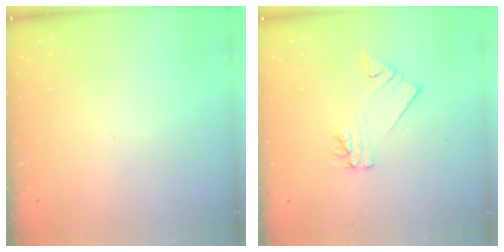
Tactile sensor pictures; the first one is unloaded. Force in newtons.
{"total": 2.2, "press": 2.2, "slide": 0.1}